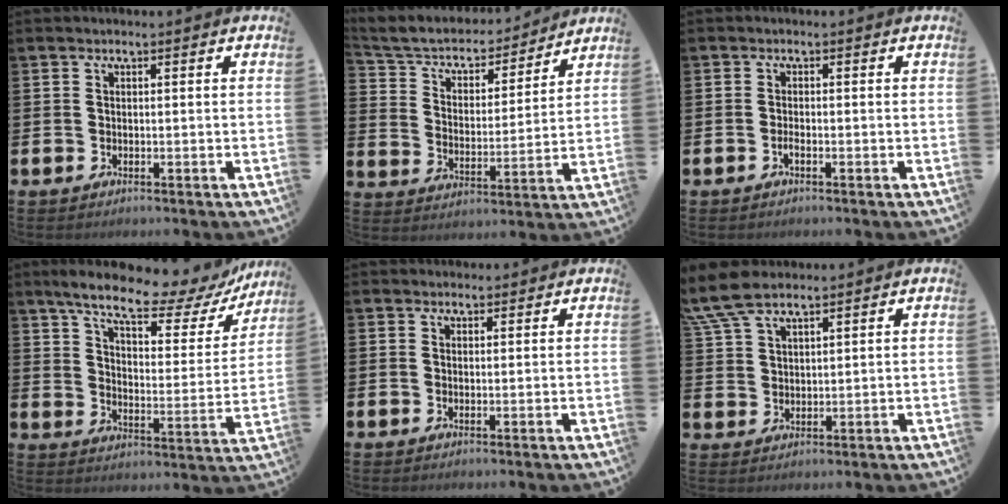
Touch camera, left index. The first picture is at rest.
{"total": 6.7, "force": [6.1, 2.4, 1.3], "torque": [-0.066, -0.046, 0.106]}
{"total": 0.7, "force": [-0.5, 0.1, 0.5], "torque": [-0.017, 0.000, -0.008]}
{"total": 10.7, "force": [9.1, 2.4, 5.0], "torque": [-0.118, -0.058, 0.151]}
{"total": 1.4, "force": [1.3, 0.5, -0.1], "torque": [0.007, -0.001, 0.024]}
{"total": 7.6, "force": [6.5, 2.0, 3.3], "torque": [-0.083, -0.016, 0.122]}